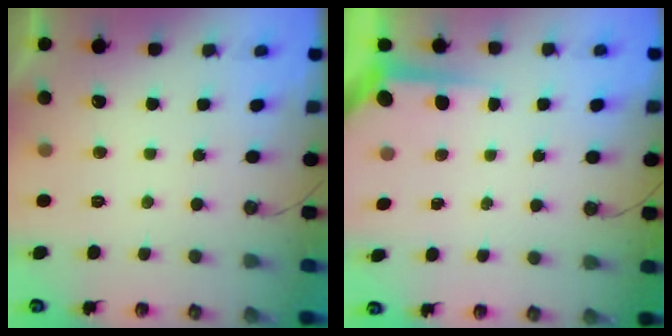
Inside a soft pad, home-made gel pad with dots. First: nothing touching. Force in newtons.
{"total": 5.1, "press": 5.0, "slide": 0.4}